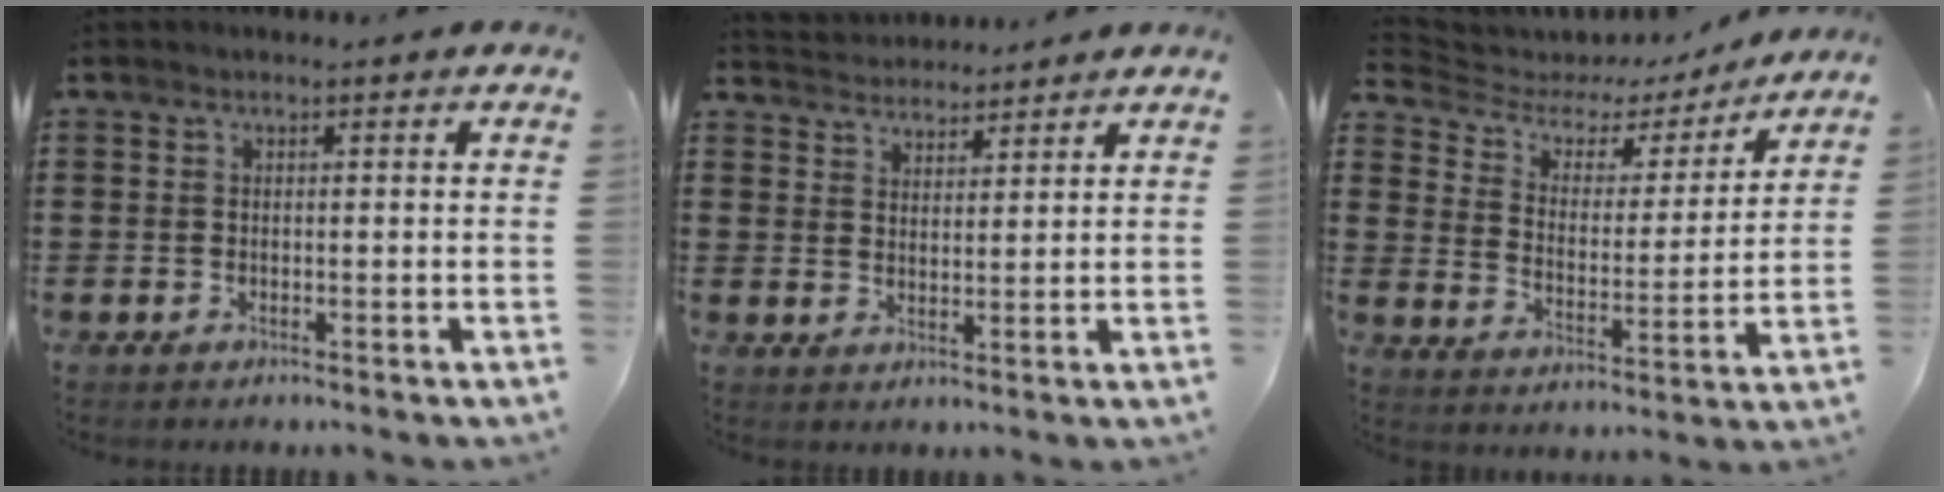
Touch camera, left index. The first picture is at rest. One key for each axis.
{"total": 3.3, "fx": 3.2, "fy": 0.5, "fz": -0.6, "tx": -0.002, "ty": -0.009, "tz": 0.059}
{"total": 4.8, "fx": 3.9, "fy": 2.3, "fz": 1.6, "tx": -0.059, "ty": -0.024, "tz": 0.059}